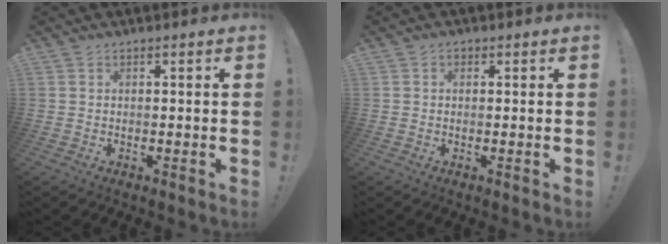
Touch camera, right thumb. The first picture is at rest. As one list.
[{"total": 0.7, "force": [0.1, 0.7, 0.3], "torque": [0.003, -0.001, 0.000]}]